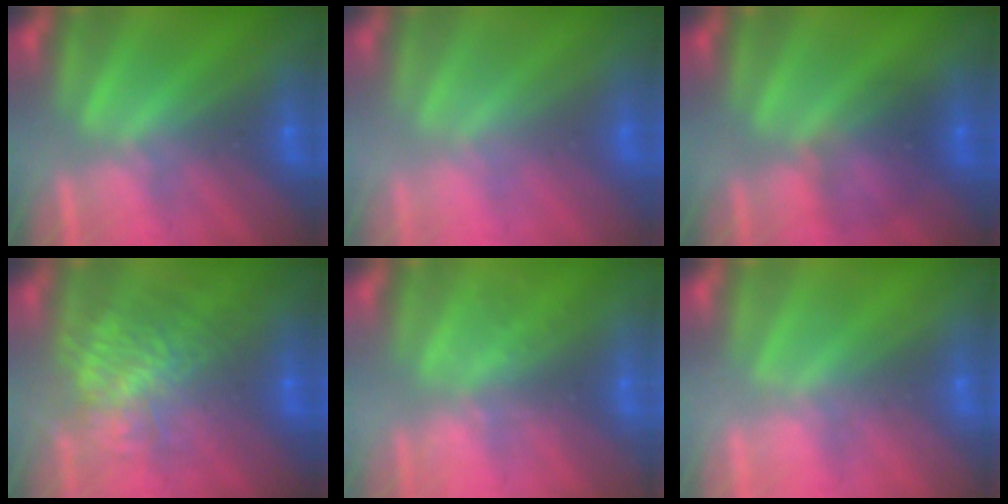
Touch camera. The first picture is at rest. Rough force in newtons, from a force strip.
{"total": 2.8}
{"total": 2.9}
{"total": 8.9}
{"total": 2.3}
{"total": 2.0}